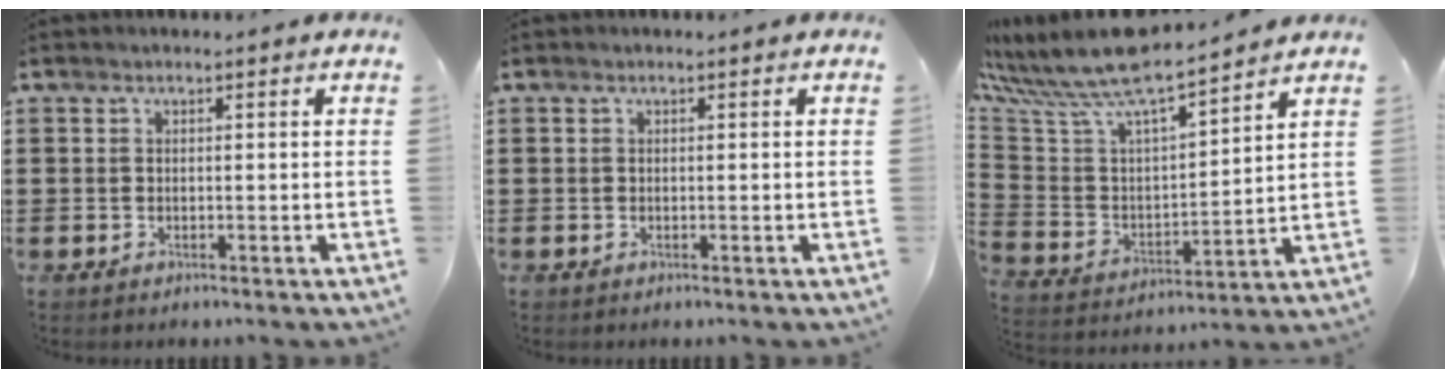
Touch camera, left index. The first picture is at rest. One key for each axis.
{"total": 0.0}
{"total": 8.9, "fx": 8.3, "fy": 0.6, "fz": 3.3, "tx": -0.105, "ty": -0.064, "tz": 0.138}